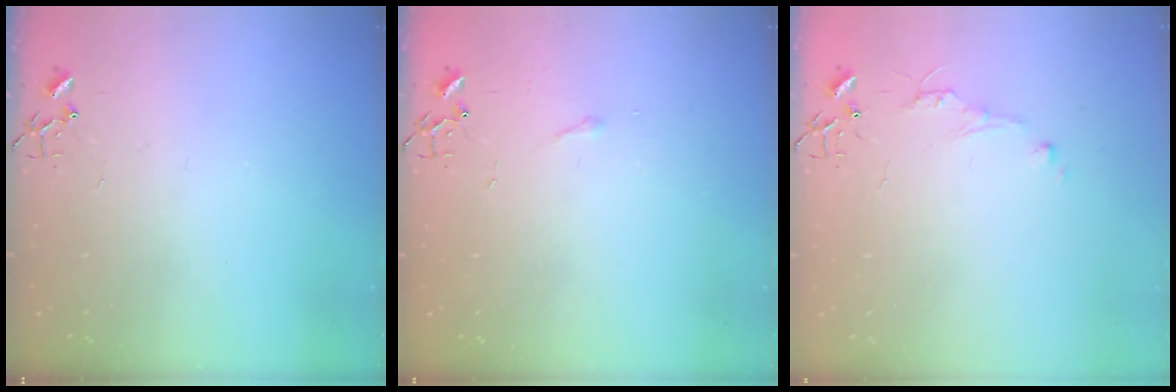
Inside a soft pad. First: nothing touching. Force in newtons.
{"total": 2.9, "press": 2.9, "slide": 0.5}
{"total": 5.0, "press": 5.0, "slide": 0.6}